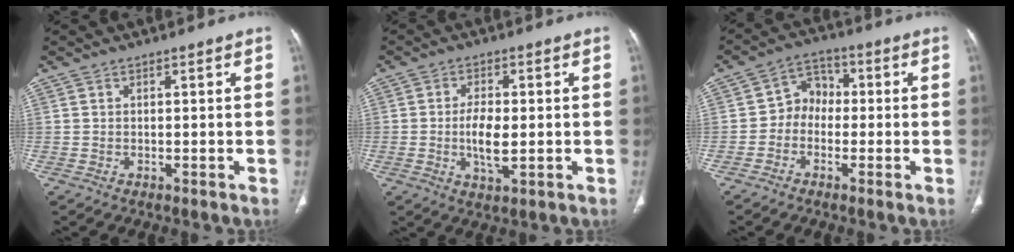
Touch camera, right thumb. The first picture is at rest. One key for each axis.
{"total": 6.2, "fx": -0.6, "fy": 2.7, "fz": 5.6, "tx": -0.104, "ty": -0.006, "tz": -0.010}
{"total": 5.7, "fx": -1.1, "fy": 4.7, "fz": 3.0, "tx": -0.022, "ty": 0.026, "tz": -0.037}